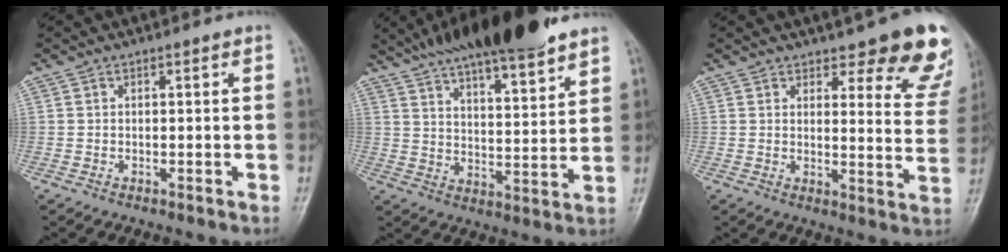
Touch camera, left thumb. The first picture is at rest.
{"total": 18.9, "force": [14.3, 4.5, 11.6], "torque": [-0.163, -0.044, 0.234]}
{"total": 13.2, "force": [9.8, 4.6, 7.5], "torque": [-0.033, -0.062, 0.100]}